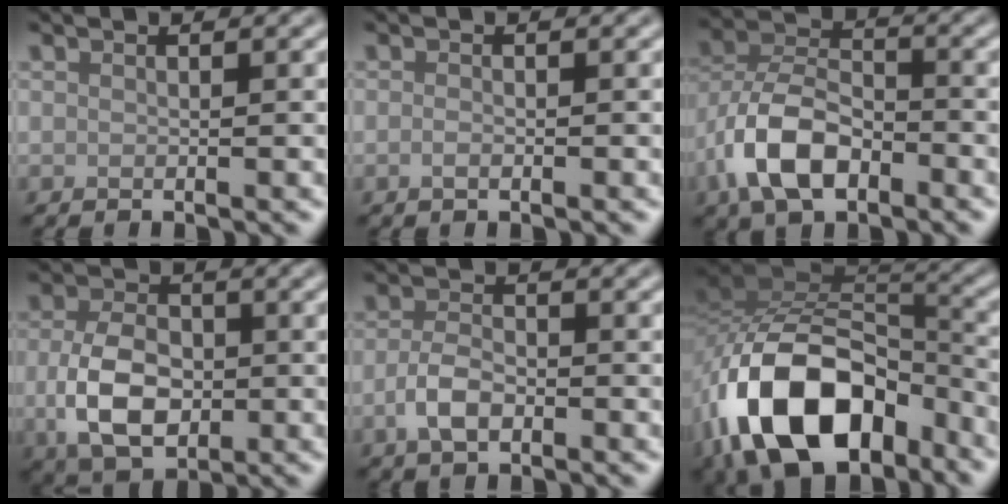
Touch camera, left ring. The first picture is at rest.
{"total": 0.8, "force": [-0.4, 0.3, 0.6], "torque": [-0.013, -0.002, -0.006]}
{"total": 7.4, "force": [-3.5, 4.2, 5.1], "torque": [-0.098, 0.003, -0.076]}
{"total": 6.5, "force": [-1.0, 4.3, 4.8], "torque": [-0.104, -0.009, -0.018]}
{"total": 3.1, "force": [-1.3, 1.7, 2.3], "torque": [-0.046, 0.000, -0.031]}
{"total": 14.4, "force": [-7.4, 8.0, 9.4], "torque": [-0.173, 0.006, -0.143]}